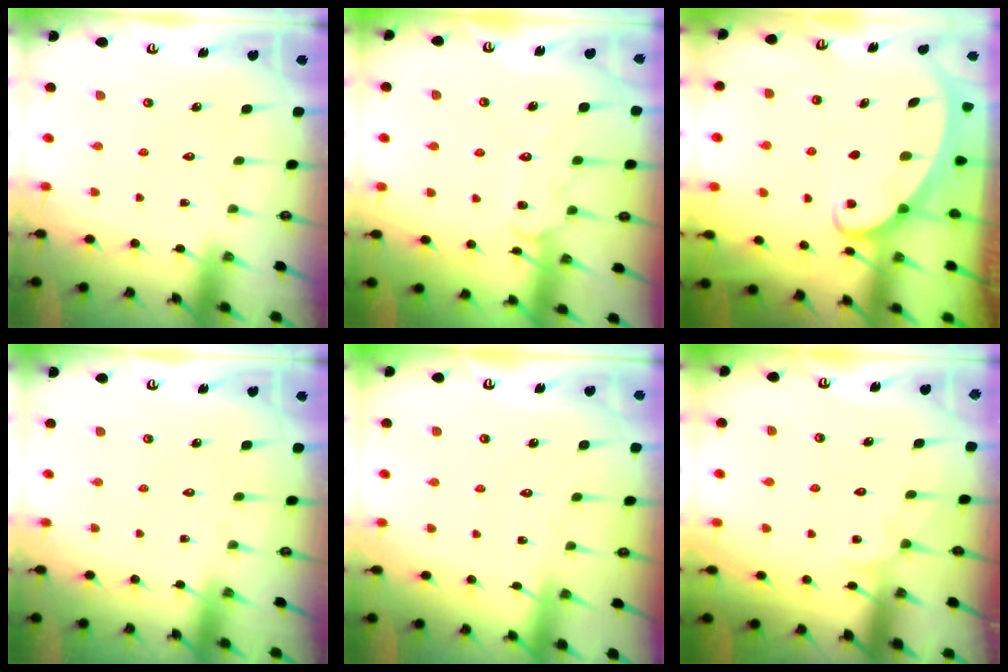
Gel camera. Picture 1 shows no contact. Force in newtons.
{"total": 11.2, "press": 11.2, "slide": 0.8}
{"total": 3.0, "press": 3.0, "slide": 0.3}
{"total": 0.0}
{"total": 1.8, "press": 1.8, "slide": 0.2}
{"total": 3.0, "press": 3.0, "slide": 0.3}